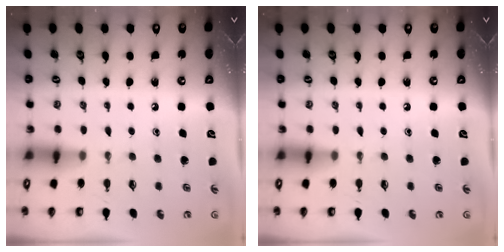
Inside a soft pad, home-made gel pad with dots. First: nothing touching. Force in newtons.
{"total": 0.0}